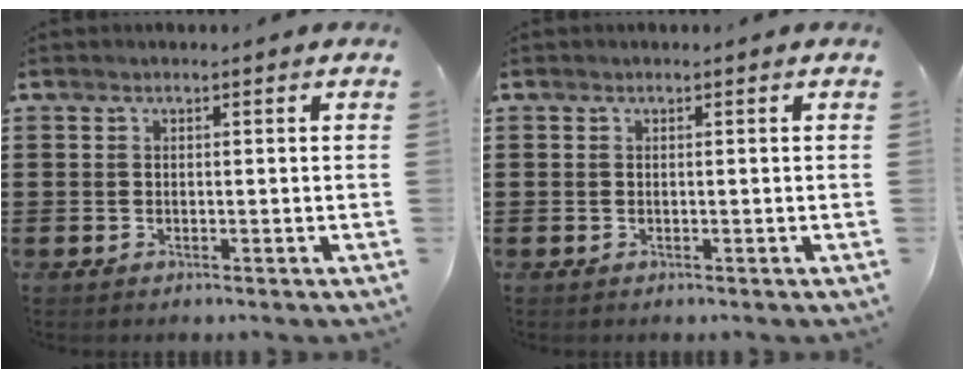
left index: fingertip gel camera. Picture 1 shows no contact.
{"total": 0.0}